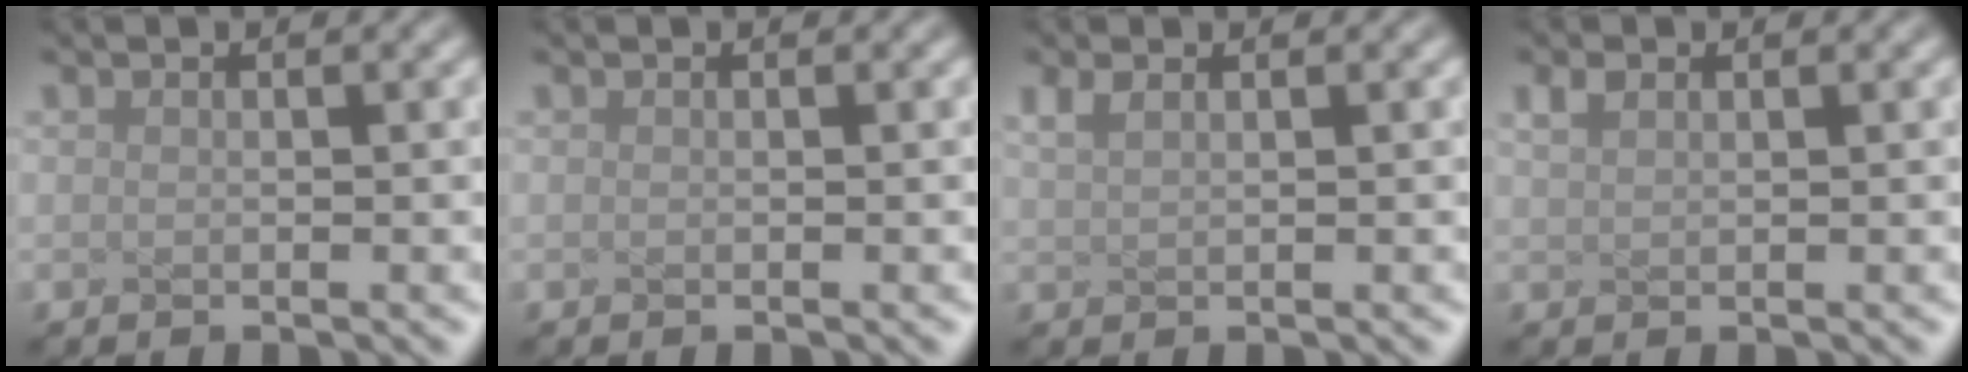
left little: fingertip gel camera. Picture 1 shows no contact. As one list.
[{"total": 0.0}, {"total": 1.5, "force": [1.0, 0.5, 1.0], "torque": [-0.022, 0.002, 0.021]}, {"total": 1.3, "force": [0.9, 0.6, 0.7], "torque": [-0.019, 0.005, 0.020]}]